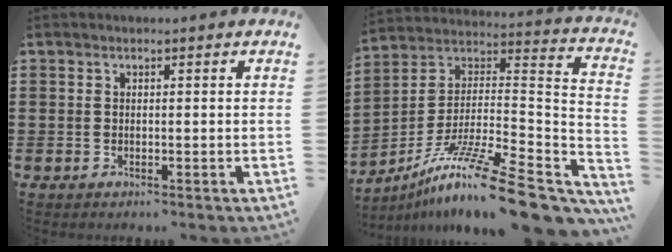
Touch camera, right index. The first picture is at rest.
{"total": 16.0, "force": [-11.3, 1.9, 11.2], "torque": [-0.189, 0.021, -0.197]}